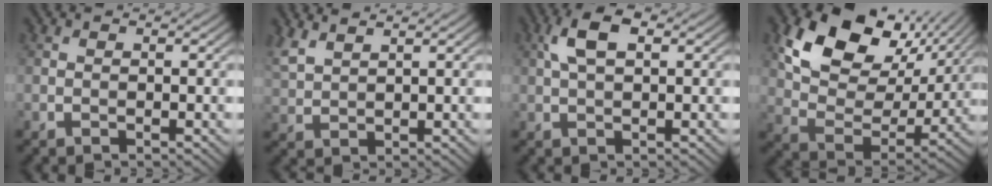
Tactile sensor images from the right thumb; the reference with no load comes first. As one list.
[{"total": 3.6, "force": [3.0, 0.8, 1.8], "torque": [-0.054, 0.007, 0.069]}, {"total": 5.0, "force": [1.6, 2.3, 4.1], "torque": [-0.092, 0.011, 0.026]}, {"total": 14.5, "force": [7.6, 9.0, 8.6], "torque": [-0.173, 0.006, 0.133]}]